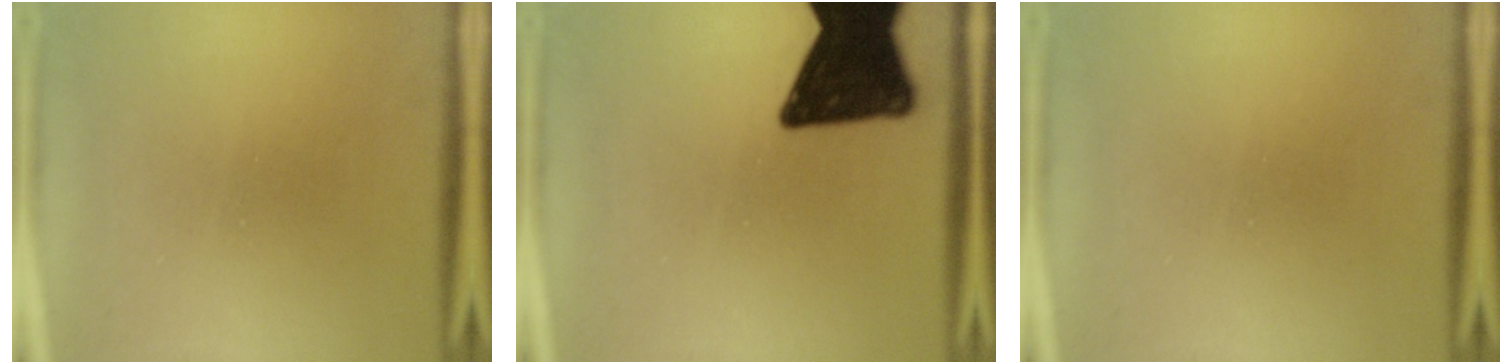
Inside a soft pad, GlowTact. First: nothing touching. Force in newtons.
{"total": 19.6}
{"total": 0.0}